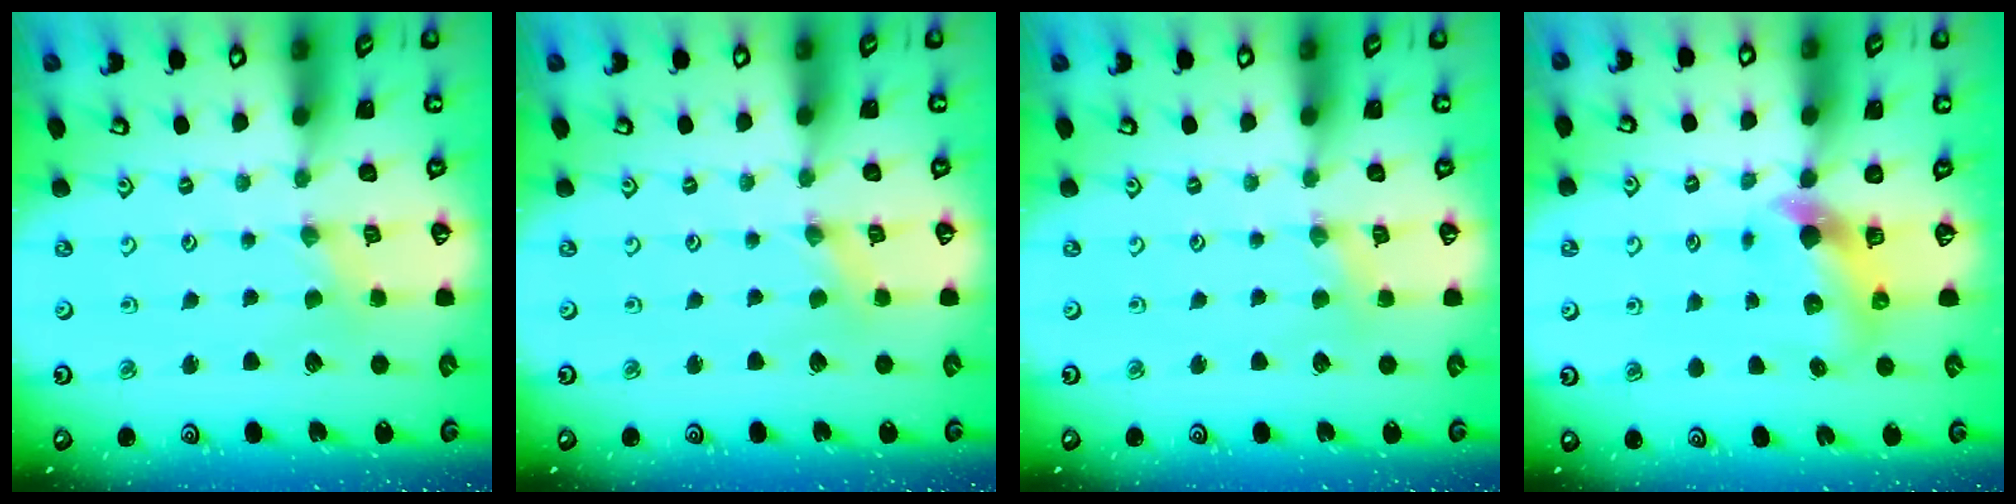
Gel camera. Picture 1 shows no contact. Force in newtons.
{"total": 0.0}
{"total": 1.3, "press": 1.2, "slide": 0.2}
{"total": 5.5, "press": 5.4, "slide": 0.7}